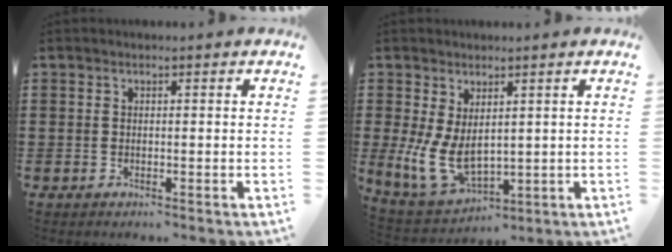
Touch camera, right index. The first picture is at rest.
{"total": 7.7, "force": [0.8, 4.7, 6.0], "torque": [-0.153, -0.011, 0.018]}